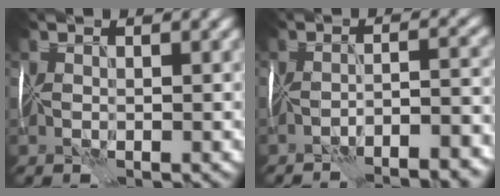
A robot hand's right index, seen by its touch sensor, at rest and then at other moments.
{"total": 6.1, "force": [-5.3, 0.1, 3.0], "torque": [-0.038, 0.009, -0.069]}